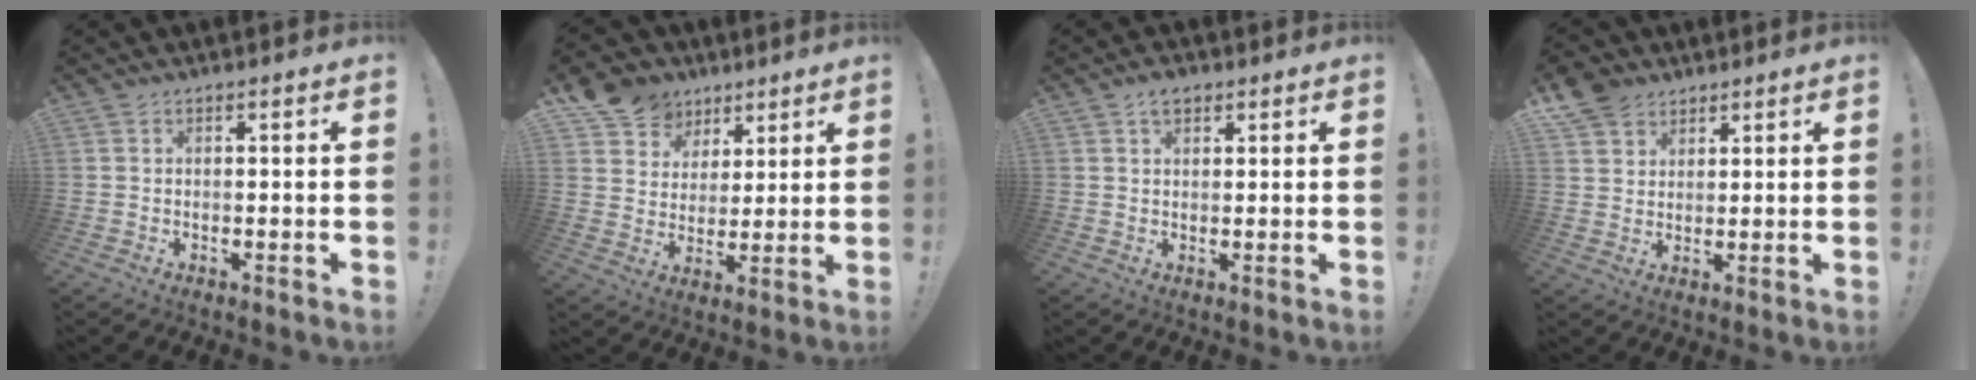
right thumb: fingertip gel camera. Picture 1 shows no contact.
{"total": 11.5, "force": [6.9, 8.9, 2.4], "torque": [-0.036, -0.048, 0.139]}
{"total": 3.7, "force": [2.2, 2.2, 2.0], "torque": [-0.030, -0.005, 0.040]}
{"total": 7.2, "force": [4.8, 5.1, 1.5], "torque": [-0.031, -0.028, 0.098]}